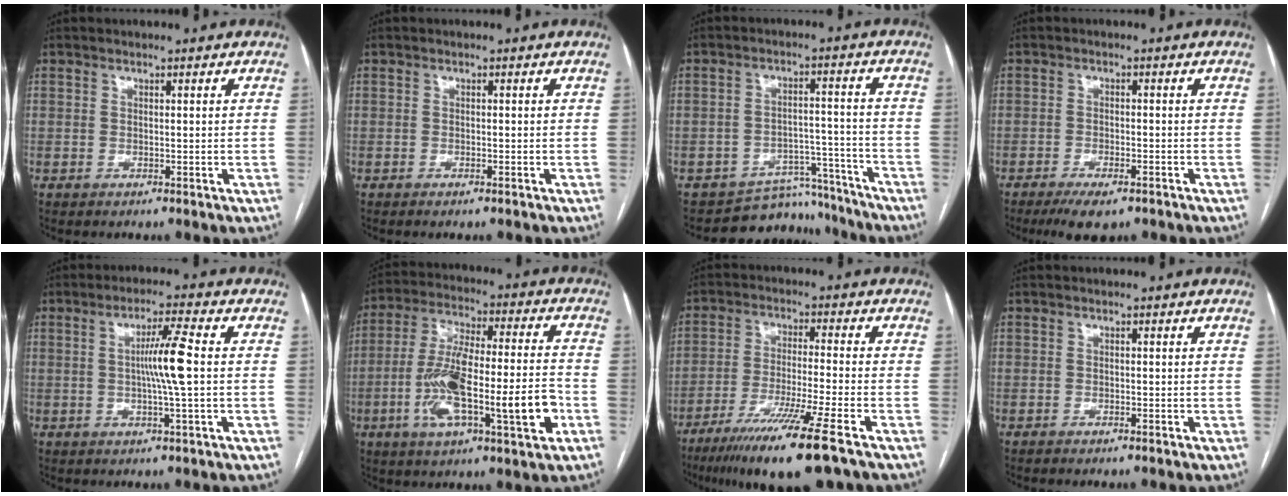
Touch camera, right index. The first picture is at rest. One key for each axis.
{"total": 0.9, "fx": -0.7, "fy": 0.0, "fz": 0.6, "tx": -0.015, "ty": -0.002, "tz": -0.008}
{"total": 9.2, "fx": -8.5, "fy": 3.4, "fz": -0.8, "tx": 0.027, "ty": 0.048, "tz": -0.117}
{"total": 5.6, "fx": -4.1, "fy": 1.8, "fz": 3.4, "tx": -0.058, "ty": -0.007, "tz": -0.064}
{"total": 6.6, "fx": 0.1, "fy": -0.7, "fz": 6.6, "tx": -0.119, "ty": 0.001, "tz": 0.003}
{"total": 18.3, "fx": -5.2, "fy": 2.9, "fz": 17.3, "tx": -0.302, "ty": 0.009, "tz": -0.082}
{"total": 14.5, "fx": -9.8, "fy": -0.7, "fz": 10.8, "tx": -0.192, "ty": -0.046, "tz": -0.164}
{"total": 0.8, "fx": -0.6, "fy": 0.1, "fz": 0.4, "tx": -0.013, "ty": -0.003, "tz": -0.008}